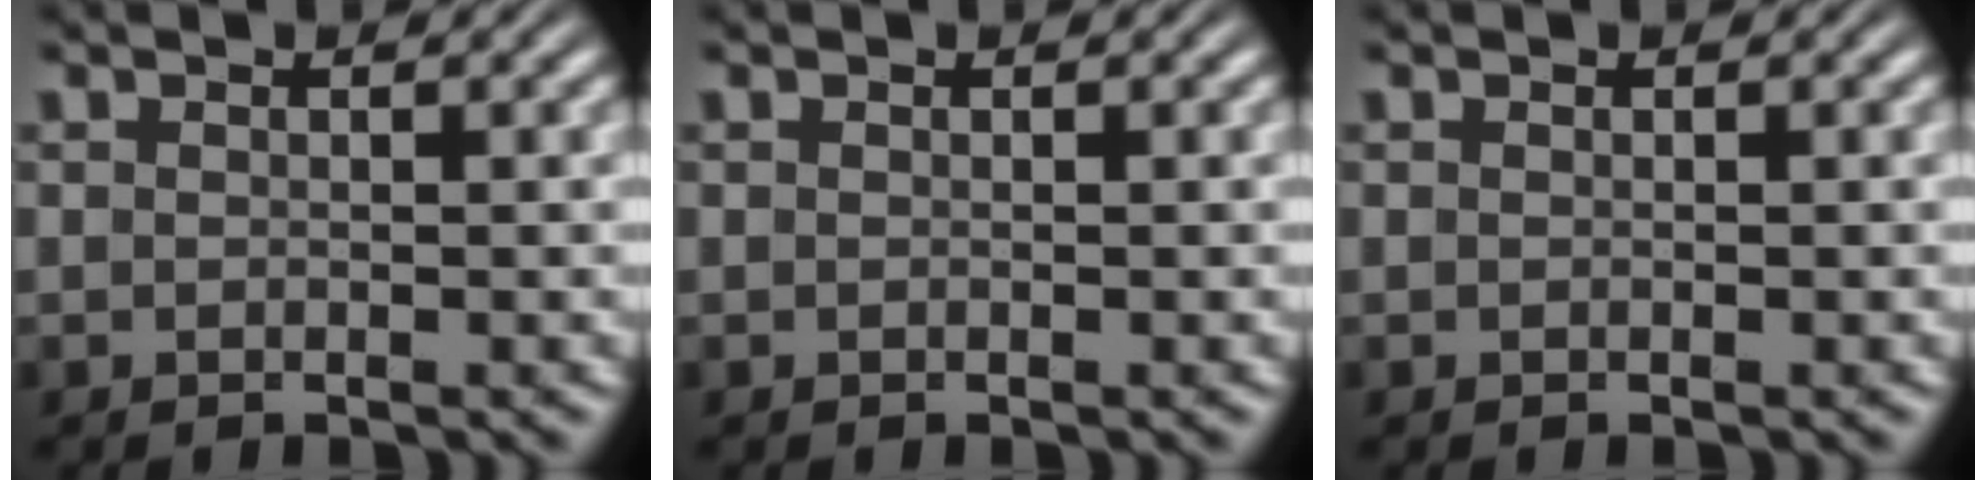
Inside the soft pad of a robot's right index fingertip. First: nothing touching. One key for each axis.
{"total": 0.0}
{"total": 0.0}